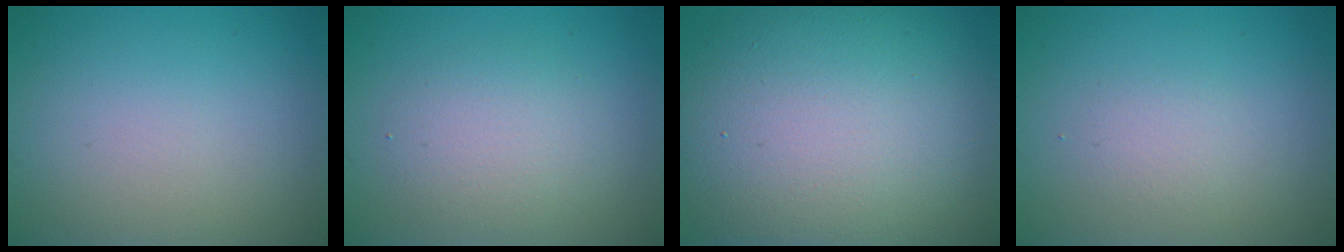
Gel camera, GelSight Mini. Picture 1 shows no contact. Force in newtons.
{"total": 3.2, "press": 3.2, "slide": 0.3}
{"total": 15.1, "press": 15.1, "slide": 1.4}
{"total": 1.3, "press": 1.3, "slide": 0.1}